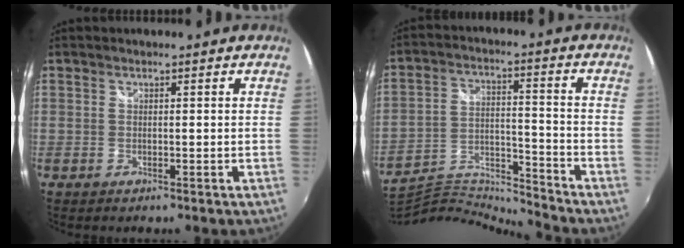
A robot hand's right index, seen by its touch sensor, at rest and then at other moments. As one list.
[{"total": 11.4, "force": [-11.4, 0.0, 0.8], "torque": [-0.028, 0.010, -0.219]}]